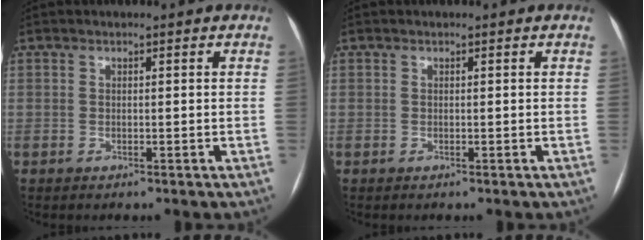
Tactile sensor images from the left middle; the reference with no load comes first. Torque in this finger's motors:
{"motor_torque": [0.02, 0.02, 0.00, 0.00]}